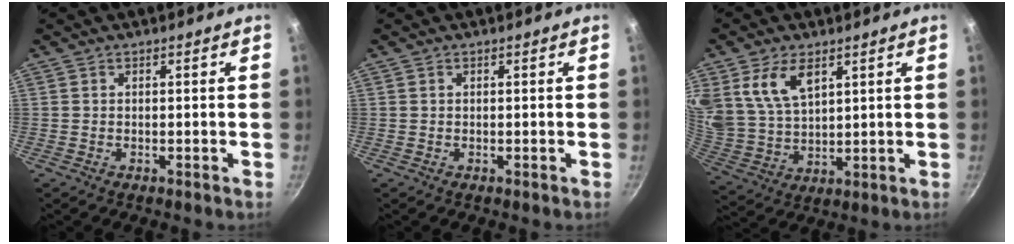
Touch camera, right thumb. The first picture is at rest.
{"total": 0.0}
{"total": 11.0, "force": [5.4, 6.3, 7.1], "torque": [-0.127, -0.031, 0.118]}